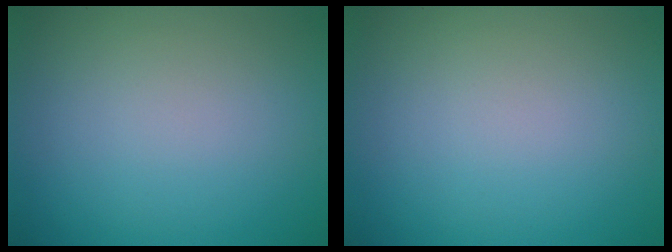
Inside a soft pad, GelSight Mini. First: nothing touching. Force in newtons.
{"total": 0.0}